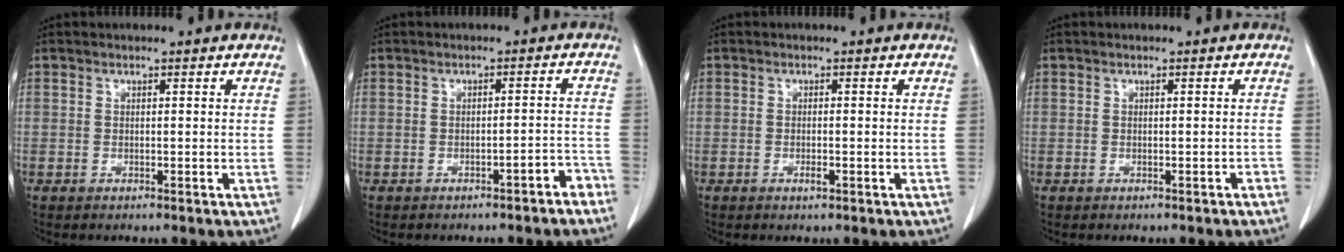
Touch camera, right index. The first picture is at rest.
{"total": 3.3, "force": [-2.6, 0.7, 1.9], "torque": [-0.016, 0.010, -0.030]}
{"total": 1.2, "force": [-0.5, 0.3, 1.1], "torque": [-0.020, -0.001, -0.007]}
{"total": 0.7, "force": [-0.5, 0.1, 0.5], "torque": [-0.013, -0.001, -0.002]}